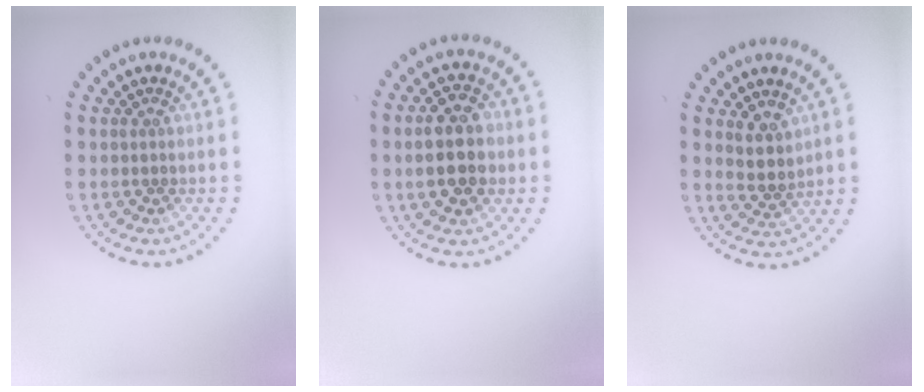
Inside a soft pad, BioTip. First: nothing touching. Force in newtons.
{"total": 5.5, "press": 5.5, "slide": 0.5}
{"total": 2.4, "press": 2.1, "slide": 1.2}